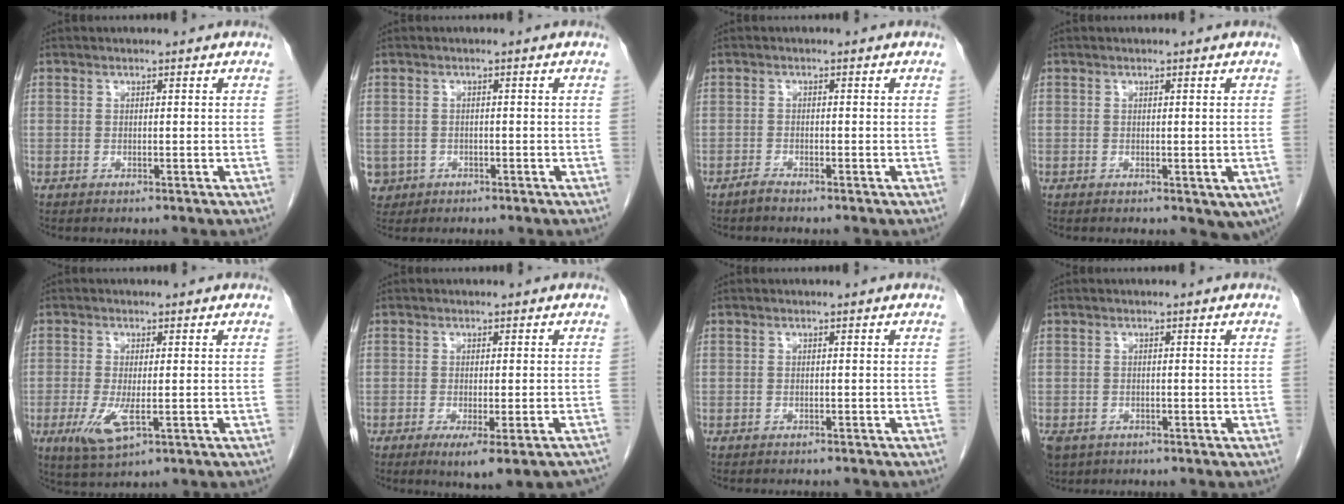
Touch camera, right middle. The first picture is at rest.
{"total": 3.7, "force": [-1.7, 3.3, 0.4], "torque": [-0.009, 0.005, -0.026]}
{"total": 1.0, "force": [-1.0, 0.0, 0.3], "torque": [-0.010, -0.002, -0.019]}
{"total": 3.1, "force": [-0.9, 1.6, 2.5], "torque": [-0.020, -0.002, -0.005]}
{"total": 5.2, "force": [-1.6, 1.5, 4.8], "torque": [-0.099, -0.014, -0.021]}
{"total": 9.3, "force": [-7.2, 1.4, 5.7], "torque": [-0.055, -0.015, -0.096]}
{"total": 3.1, "force": [-2.9, 0.7, 1.0], "torque": [-0.016, -0.005, -0.033]}
{"total": 5.7, "force": [-3.5, 4.0, 2.0], "torque": [-0.045, -0.005, -0.055]}